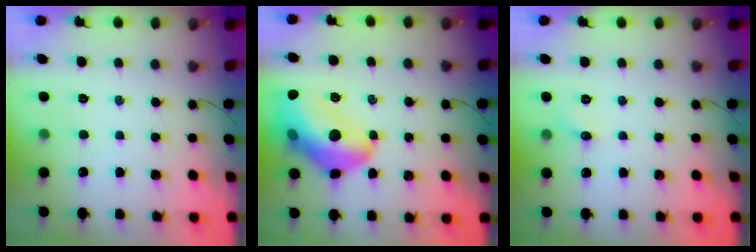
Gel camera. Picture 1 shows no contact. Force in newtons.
{"total": 19.3, "press": 18.8, "slide": 4.1}
{"total": 3.7, "press": 3.5, "slide": 1.2}